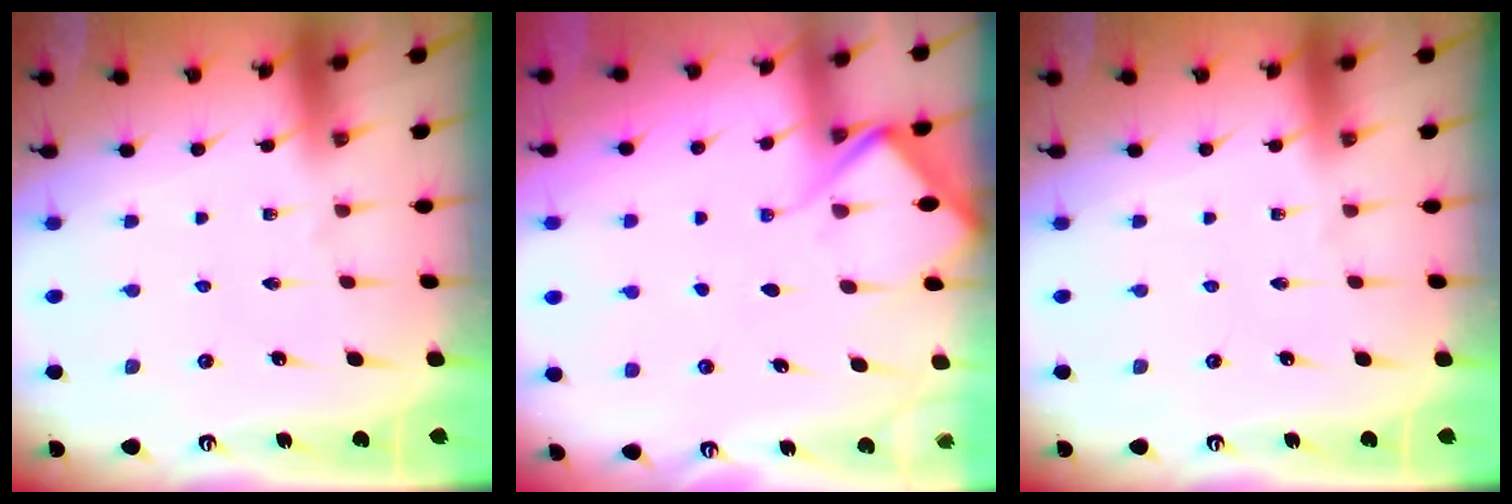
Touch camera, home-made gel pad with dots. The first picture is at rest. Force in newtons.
{"total": 8.7, "press": 8.6, "slide": 1.1}
{"total": 0.0}